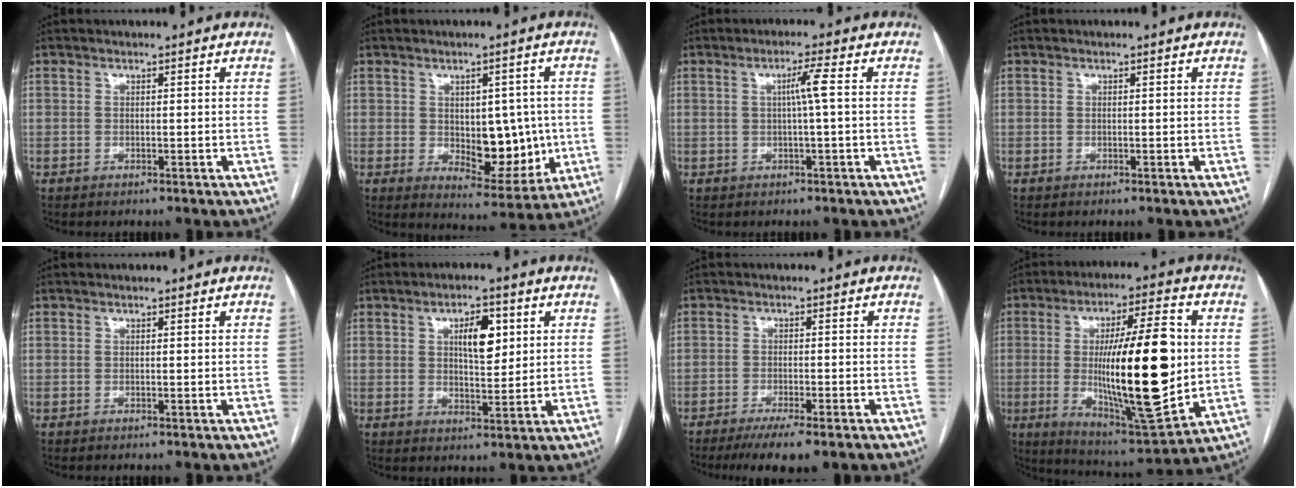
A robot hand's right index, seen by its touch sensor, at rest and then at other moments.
{"total": 9.7, "force": [-0.4, 5.2, 8.1], "torque": [-0.097, 0.001, 0.011]}
{"total": 3.1, "force": [0.3, -0.7, 3.0], "torque": [-0.053, 0.003, 0.005]}
{"total": 0.0}
{"total": 0.0}
{"total": 6.3, "force": [2.1, 2.4, 5.5], "torque": [-0.090, 0.006, 0.039]}
{"total": 7.0, "force": [-5.0, 1.3, 4.6], "torque": [-0.064, -0.012, -0.076]}
{"total": 22.1, "force": [0.1, 4.0, 21.8], "torque": [-0.370, -0.006, 0.007]}